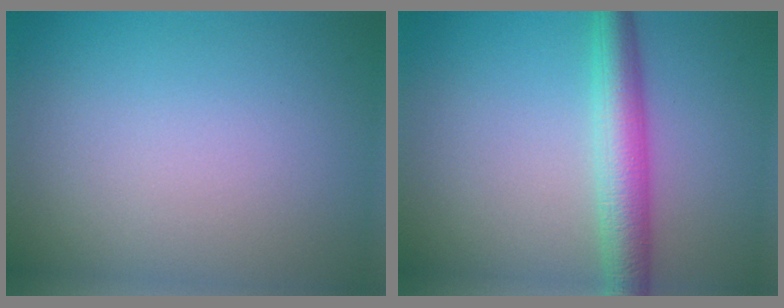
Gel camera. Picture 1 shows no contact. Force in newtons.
{"total": 4.6, "press": 4.6, "slide": 0.0}